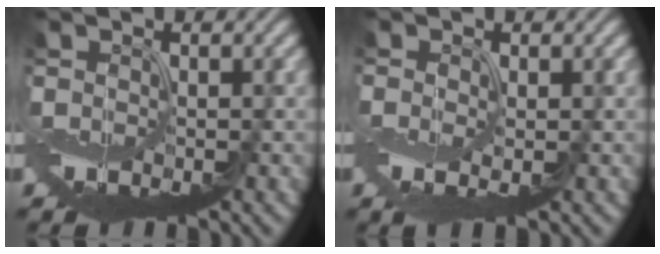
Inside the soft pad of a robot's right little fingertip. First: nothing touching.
{"total": 1.7, "force": [-0.3, 0.9, 1.4], "torque": [-0.034, -0.005, -0.002]}